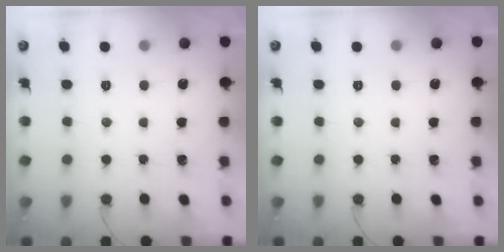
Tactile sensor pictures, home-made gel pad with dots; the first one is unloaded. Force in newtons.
{"total": 0.0}